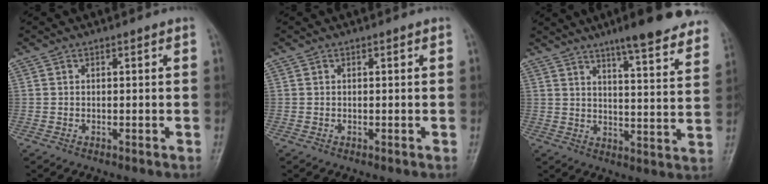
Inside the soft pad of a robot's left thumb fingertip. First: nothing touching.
{"total": 0.0}
{"total": 18.4, "force": [14.2, 2.8, 11.4], "torque": [-0.120, -0.057, 0.177]}